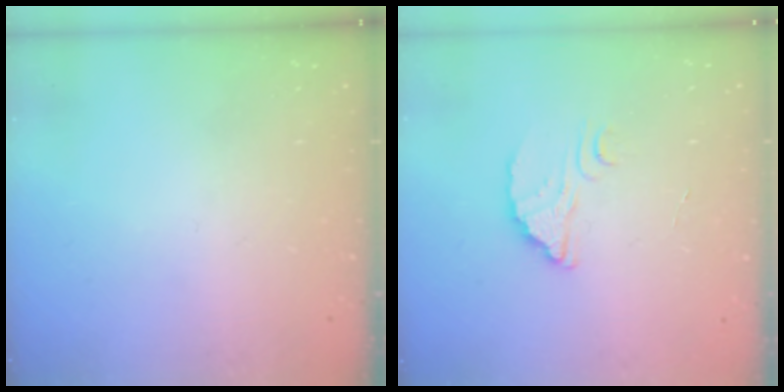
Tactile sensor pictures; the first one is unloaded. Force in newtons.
{"total": 2.7, "press": 2.7, "slide": 0.1}